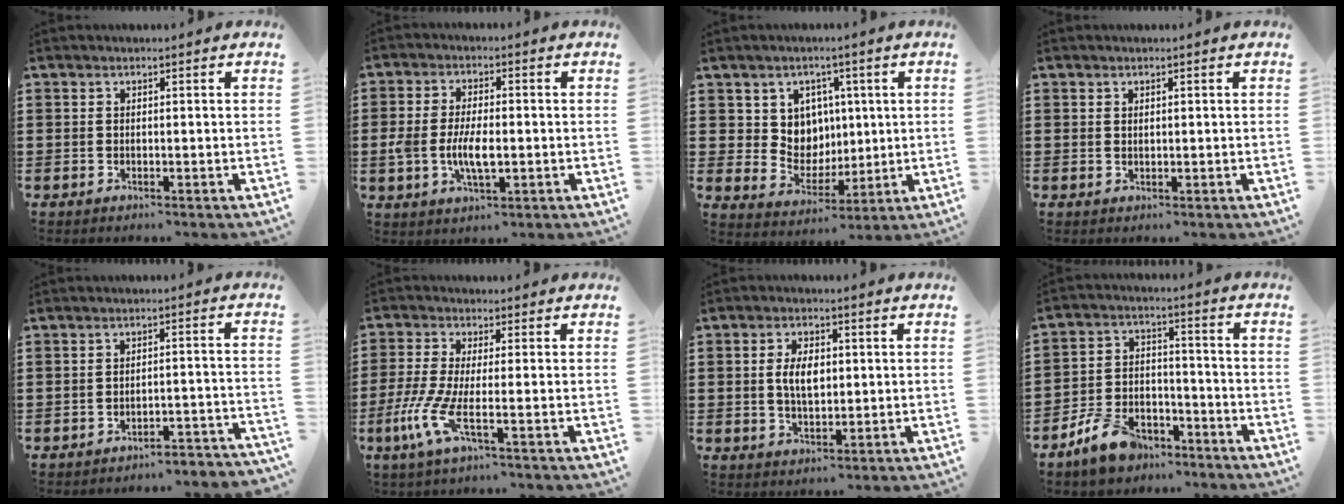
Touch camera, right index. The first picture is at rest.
{"total": 6.0, "force": [-1.1, 2.7, 5.3], "torque": [-0.119, -0.003, -0.025]}
{"total": 6.9, "force": [2.4, 6.2, 1.6], "torque": [-0.060, -0.001, 0.047]}
{"total": 0.6, "force": [0.3, 0.4, 0.2], "torque": [-0.006, 0.002, 0.007]}
{"total": 3.2, "force": [-3.1, 0.0, 0.7], "torque": [-0.017, 0.001, -0.066]}
{"total": 6.4, "force": [-2.0, 1.2, 6.0], "torque": [-0.151, -0.020, -0.045]}
{"total": 4.9, "force": [0.4, 2.6, 4.1], "torque": [-0.083, 0.005, 0.001]}
{"total": 7.9, "force": [-6.4, 3.6, 3.0], "torque": [-0.073, 0.024, -0.124]}